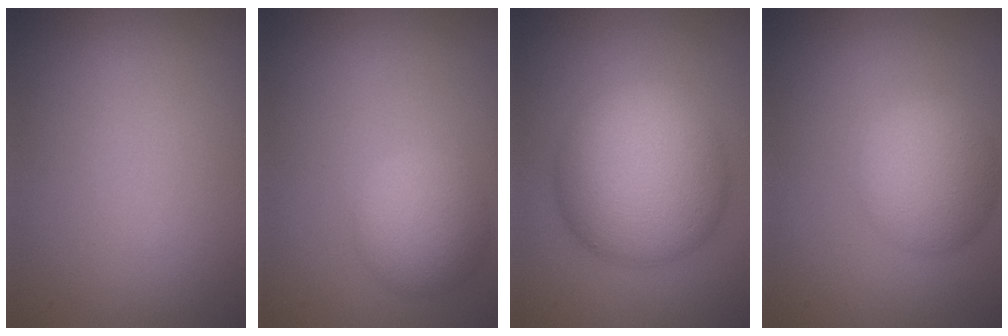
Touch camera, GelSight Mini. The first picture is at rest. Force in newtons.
{"total": 3.8, "press": 3.8, "slide": 0.3}
{"total": 9.8, "press": 9.8, "slide": 0.3}
{"total": 4.8, "press": 4.8, "slide": 0.1}